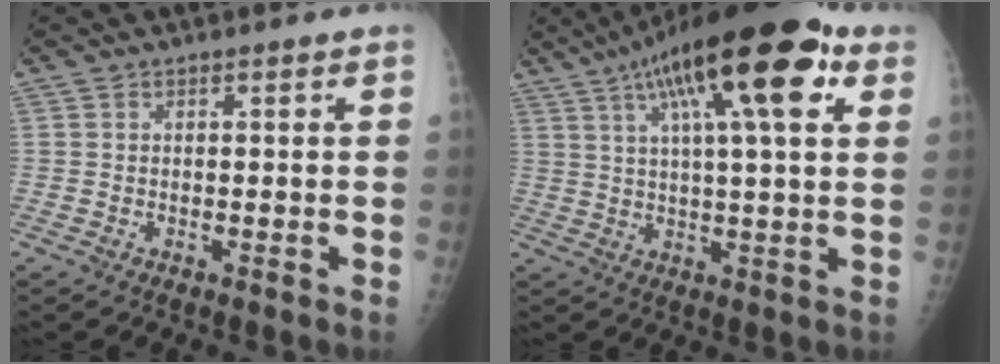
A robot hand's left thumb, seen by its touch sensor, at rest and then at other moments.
{"total": 21.6, "force": [9.8, 5.8, 18.3], "torque": [-0.285, 0.009, 0.150]}